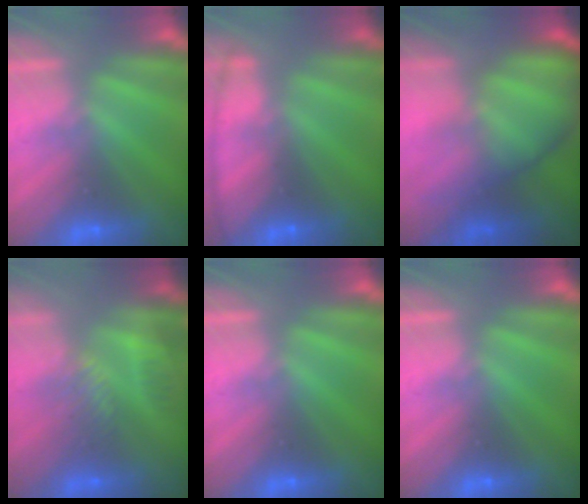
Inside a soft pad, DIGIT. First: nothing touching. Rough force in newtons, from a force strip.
{"total": 10.9}
{"total": 7.6}
{"total": 8.3}
{"total": 0.0}
{"total": 0.0}